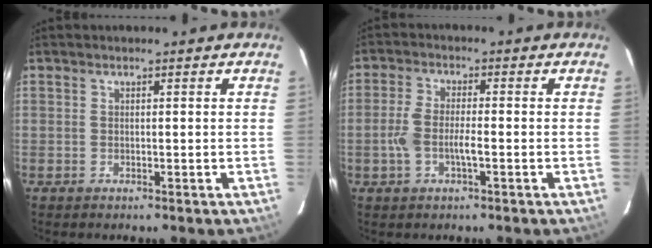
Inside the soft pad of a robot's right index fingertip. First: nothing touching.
{"total": 5.3, "force": [-1.6, 1.7, 4.8], "torque": [-0.104, 0.002, -0.031]}